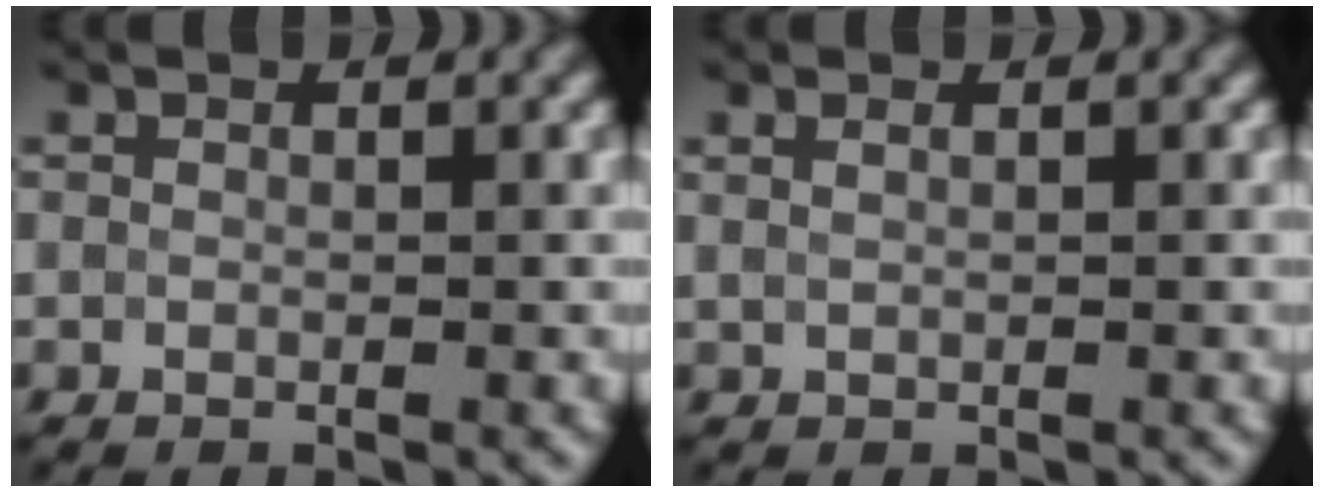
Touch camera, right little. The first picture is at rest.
{"total": 0.9, "force": [0.6, 0.4, 0.5], "torque": [-0.013, 0.001, 0.012]}